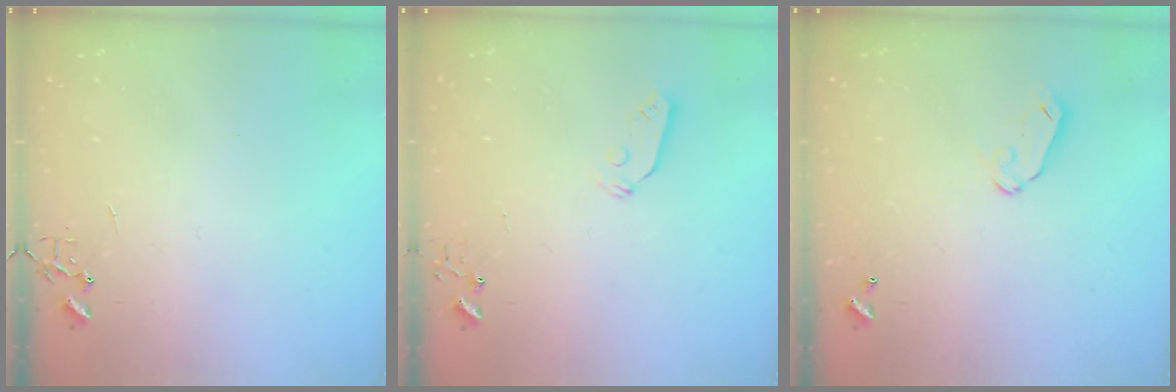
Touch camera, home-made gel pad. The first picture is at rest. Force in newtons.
{"total": 4.6, "press": 4.6, "slide": 0.3}
{"total": 5.8, "press": 5.8, "slide": 0.5}